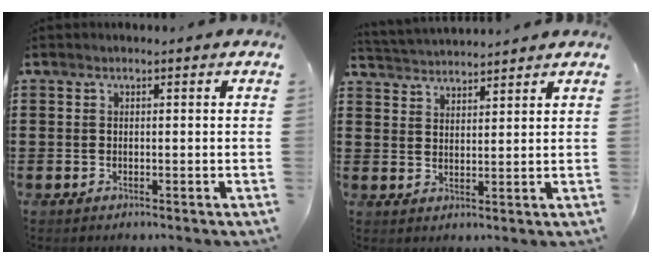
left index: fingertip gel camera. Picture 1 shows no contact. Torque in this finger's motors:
{"motor_torque": [0.12, -0.24, 0.11, 0.03]}